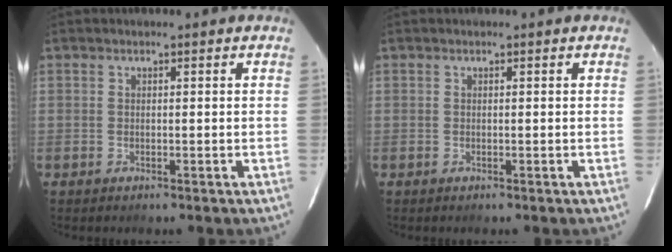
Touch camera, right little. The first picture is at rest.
{"total": 0.0}